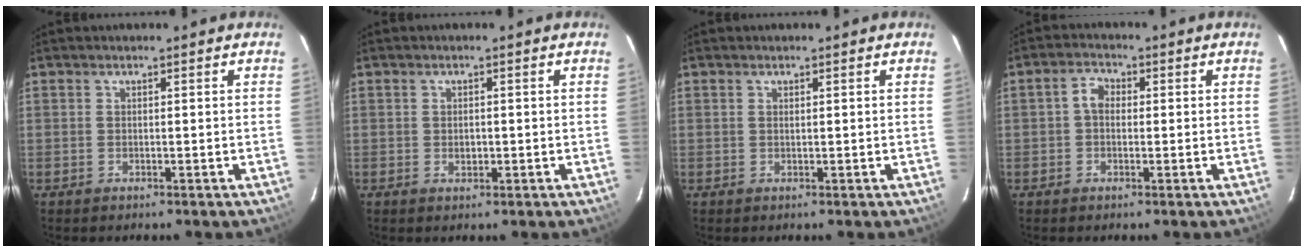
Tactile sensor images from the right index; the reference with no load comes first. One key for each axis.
{"total": 1.5, "fx": -0.2, "fy": 1.0, "fz": 1.1, "tx": -0.018, "ty": 0.004, "tz": -0.002}
{"total": 0.0}
{"total": 2.9, "fx": -0.1, "fy": 2.3, "fz": 1.8, "tx": -0.035, "ty": 0.013, "tz": -0.005}